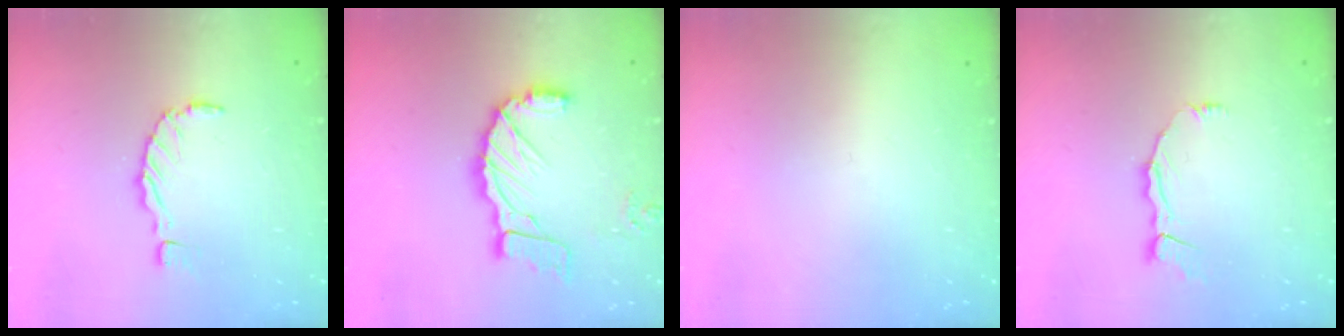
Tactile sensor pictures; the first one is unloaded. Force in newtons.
{"total": 12.9, "press": 12.8, "slide": 1.6}
{"total": 0.0}
{"total": 4.3, "press": 4.3, "slide": 0.2}